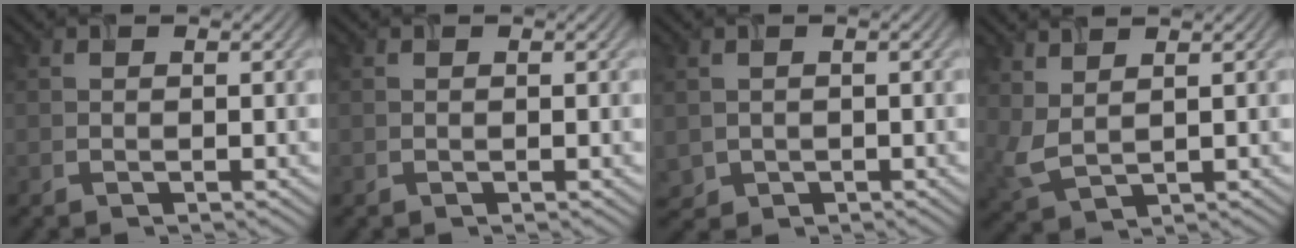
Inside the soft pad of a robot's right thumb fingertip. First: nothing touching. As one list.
[{"total": 0.0}, {"total": 1.7, "force": [0.0, 1.6, 0.4], "torque": [-0.019, -0.010, 0.004]}, {"total": 4.1, "force": [2.3, 1.8, 2.9], "torque": [-0.087, 0.003, 0.052]}]